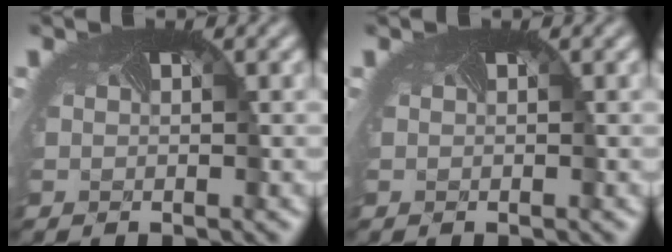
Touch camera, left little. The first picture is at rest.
{"total": 0.0}